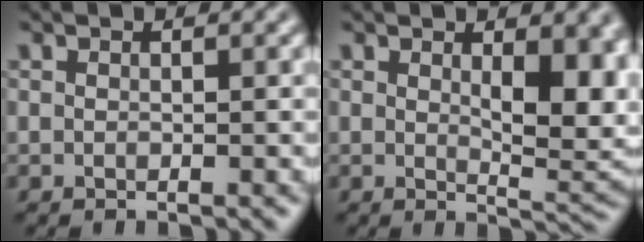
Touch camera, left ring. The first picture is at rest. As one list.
[{"total": 6.6, "force": [1.0, 2.6, 5.9], "torque": [-0.079, -0.007, 0.025]}]